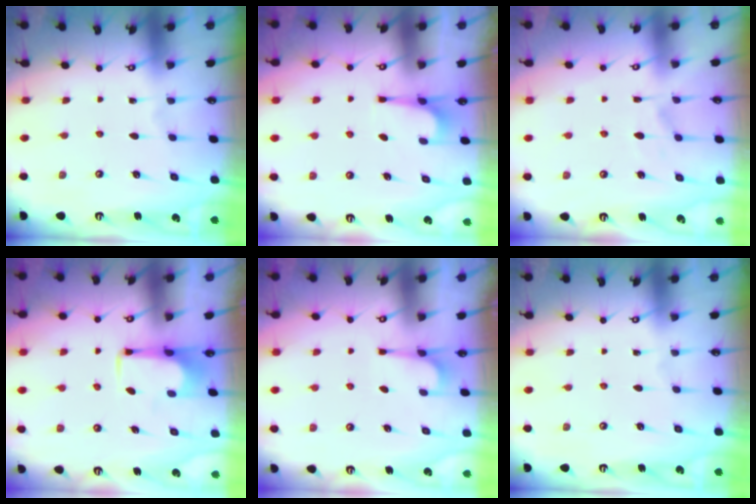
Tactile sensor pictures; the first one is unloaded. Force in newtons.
{"total": 2.2, "press": 2.2, "slide": 0.5}
{"total": 1.9, "press": 1.4, "slide": 1.2}
{"total": 2.2, "press": 2.1, "slide": 0.4}
{"total": 1.2, "press": 0.4, "slide": 1.1}
{"total": 0.0}